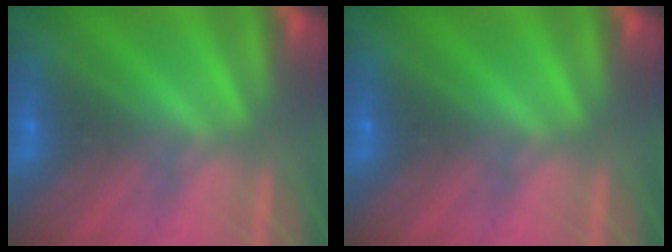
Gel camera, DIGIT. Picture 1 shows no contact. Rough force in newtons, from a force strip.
{"total": 0.0}